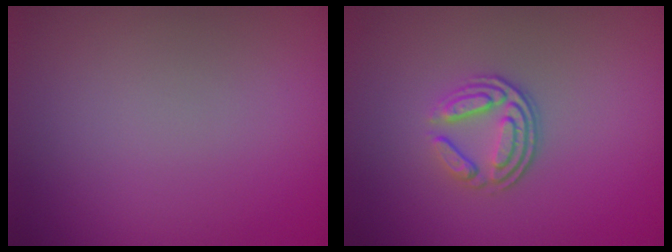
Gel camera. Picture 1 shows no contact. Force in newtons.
{"total": 3.5, "press": 2.5, "slide": 2.5}